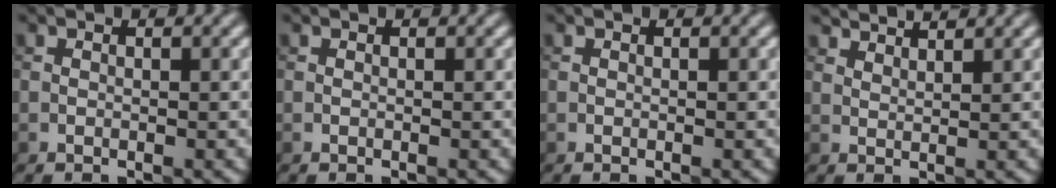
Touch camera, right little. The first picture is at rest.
{"total": 0.0}
{"total": 0.0}
{"total": 3.7, "force": [3.5, 0.5, 0.9], "torque": [-0.010, 0.011, 0.042]}